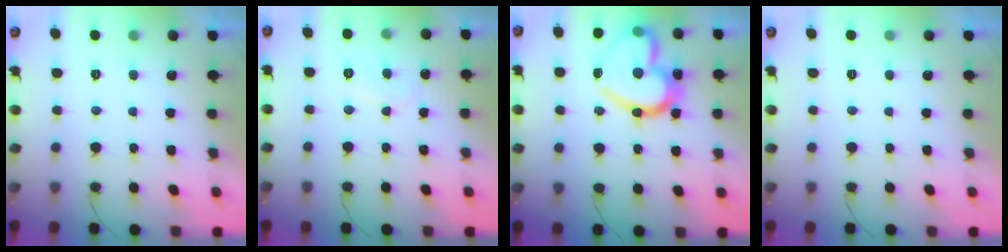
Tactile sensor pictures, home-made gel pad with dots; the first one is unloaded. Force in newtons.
{"total": 6.5, "press": 6.5, "slide": 0.7}
{"total": 21.8, "press": 21.7, "slide": 2.4}
{"total": 0.0}